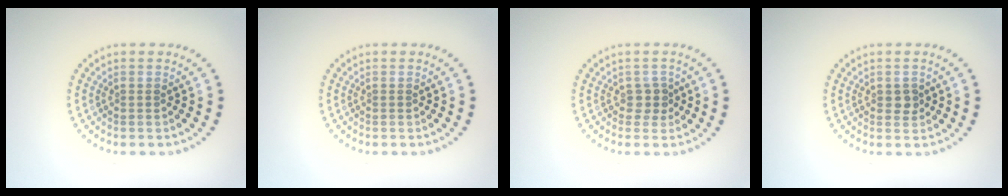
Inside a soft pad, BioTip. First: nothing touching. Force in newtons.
{"total": 0.0}
{"total": 1.6, "press": 1.2, "slide": 1.0}
{"total": 1.2, "press": 1.2, "slide": 0.1}